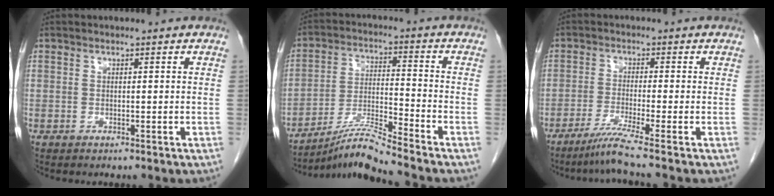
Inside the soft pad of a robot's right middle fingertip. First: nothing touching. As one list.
[{"total": 8.4, "force": [-7.5, -2.2, 3.0], "torque": [-0.059, -0.016, -0.139]}, {"total": 5.3, "force": [-4.0, -2.1, 2.9], "torque": [-0.056, -0.024, -0.080]}]